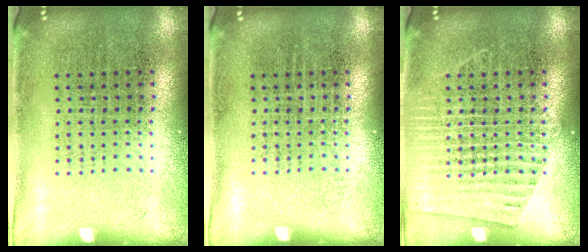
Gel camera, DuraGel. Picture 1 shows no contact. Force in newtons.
{"total": 0.0}
{"total": 2.3, "press": 2.3, "slide": 0.4}